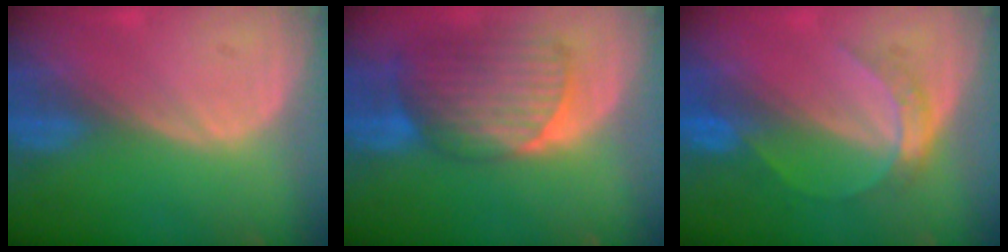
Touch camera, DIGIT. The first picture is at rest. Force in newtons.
{"total": 9.1, "press": 8.4, "slide": 3.5}
{"total": 4.8, "press": 4.6, "slide": 1.1}